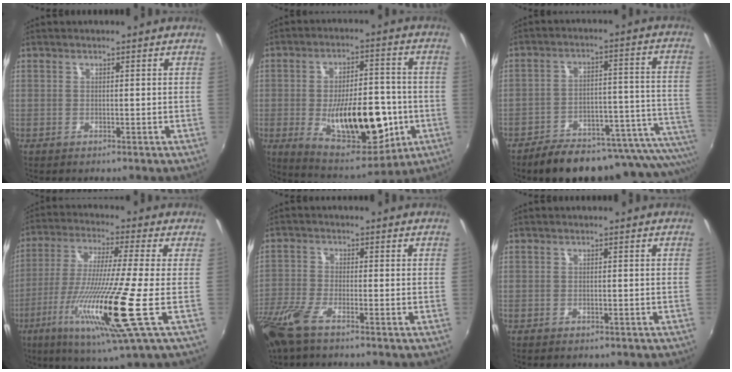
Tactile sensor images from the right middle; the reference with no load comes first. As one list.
[{"total": 18.8, "force": [-4.1, 8.4, 16.3], "torque": [-0.260, -0.009, -0.039]}, {"total": 24.2, "force": [-19.4, 7.2, 12.5], "torque": [-0.146, -0.006, -0.248]}, {"total": 17.4, "force": [-5.9, -1.3, 16.3], "torque": [-0.312, -0.043, -0.109]}, {"total": 9.6, "force": [-6.6, 2.5, 6.5], "torque": [-0.160, -0.035, -0.134]}, {"total": 0.7, "force": [-0.6, 0.1, 0.3], "torque": [-0.006, -0.004, -0.007]}]